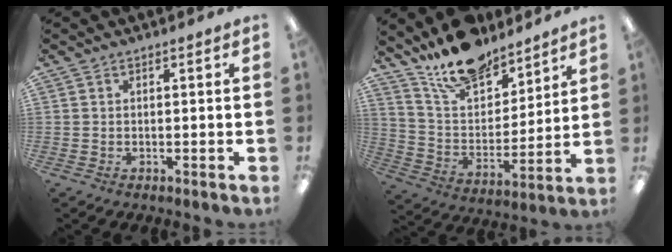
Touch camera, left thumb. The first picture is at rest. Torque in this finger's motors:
{"motor_torque": [0.29, 0.06, 0.07, -1.23, 0.23]}